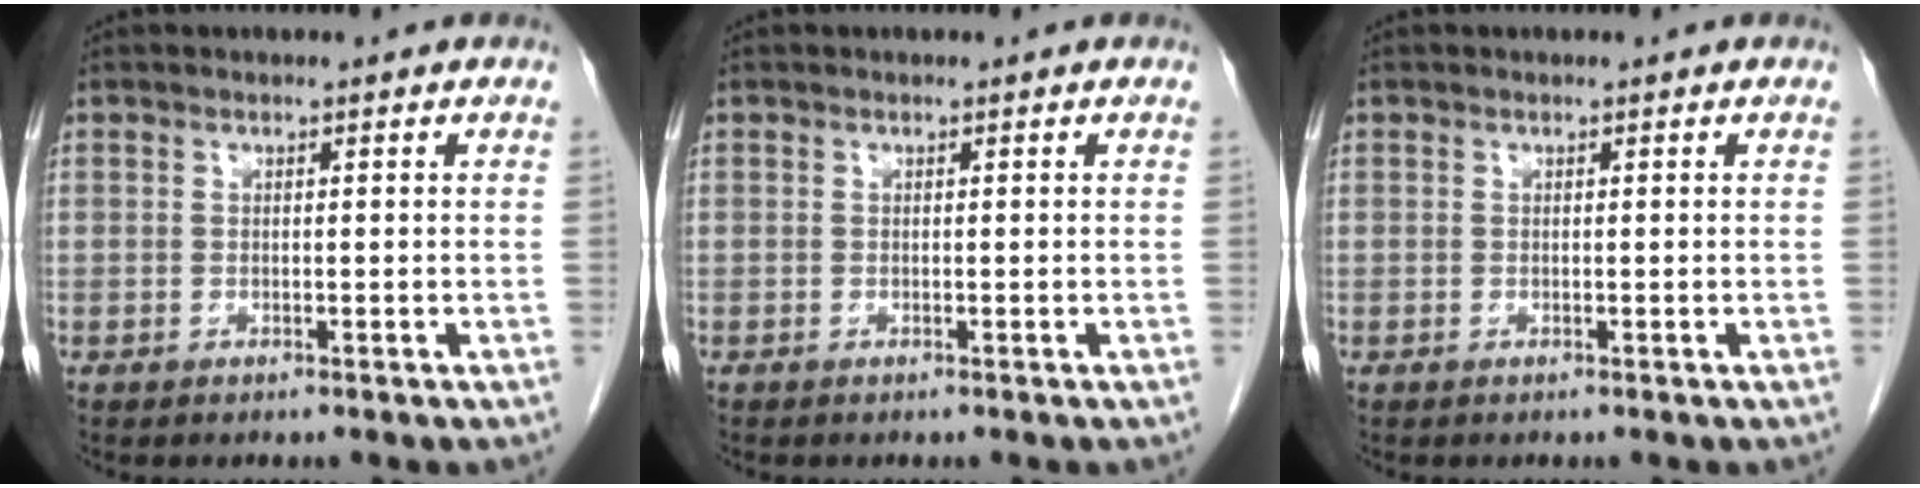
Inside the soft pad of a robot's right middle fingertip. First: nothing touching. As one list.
[{"total": 0.0}, {"total": 0.0}]